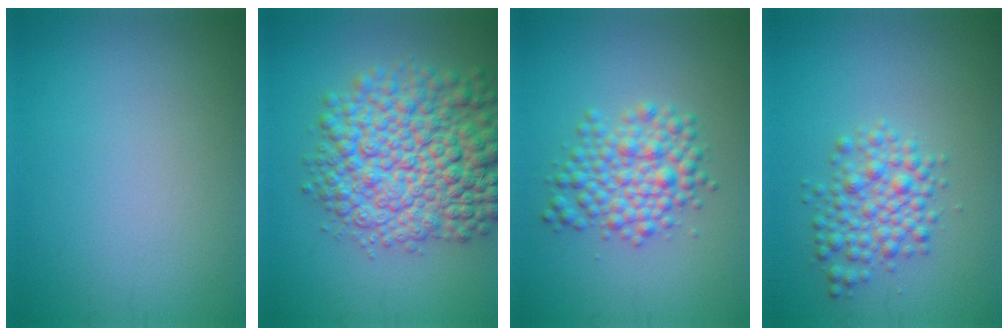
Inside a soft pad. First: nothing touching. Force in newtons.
{"total": 10.9, "press": 10.9, "slide": 0.3}
{"total": 4.5, "press": 4.5, "slide": 0.1}
{"total": 3.7, "press": 3.7, "slide": 0.1}